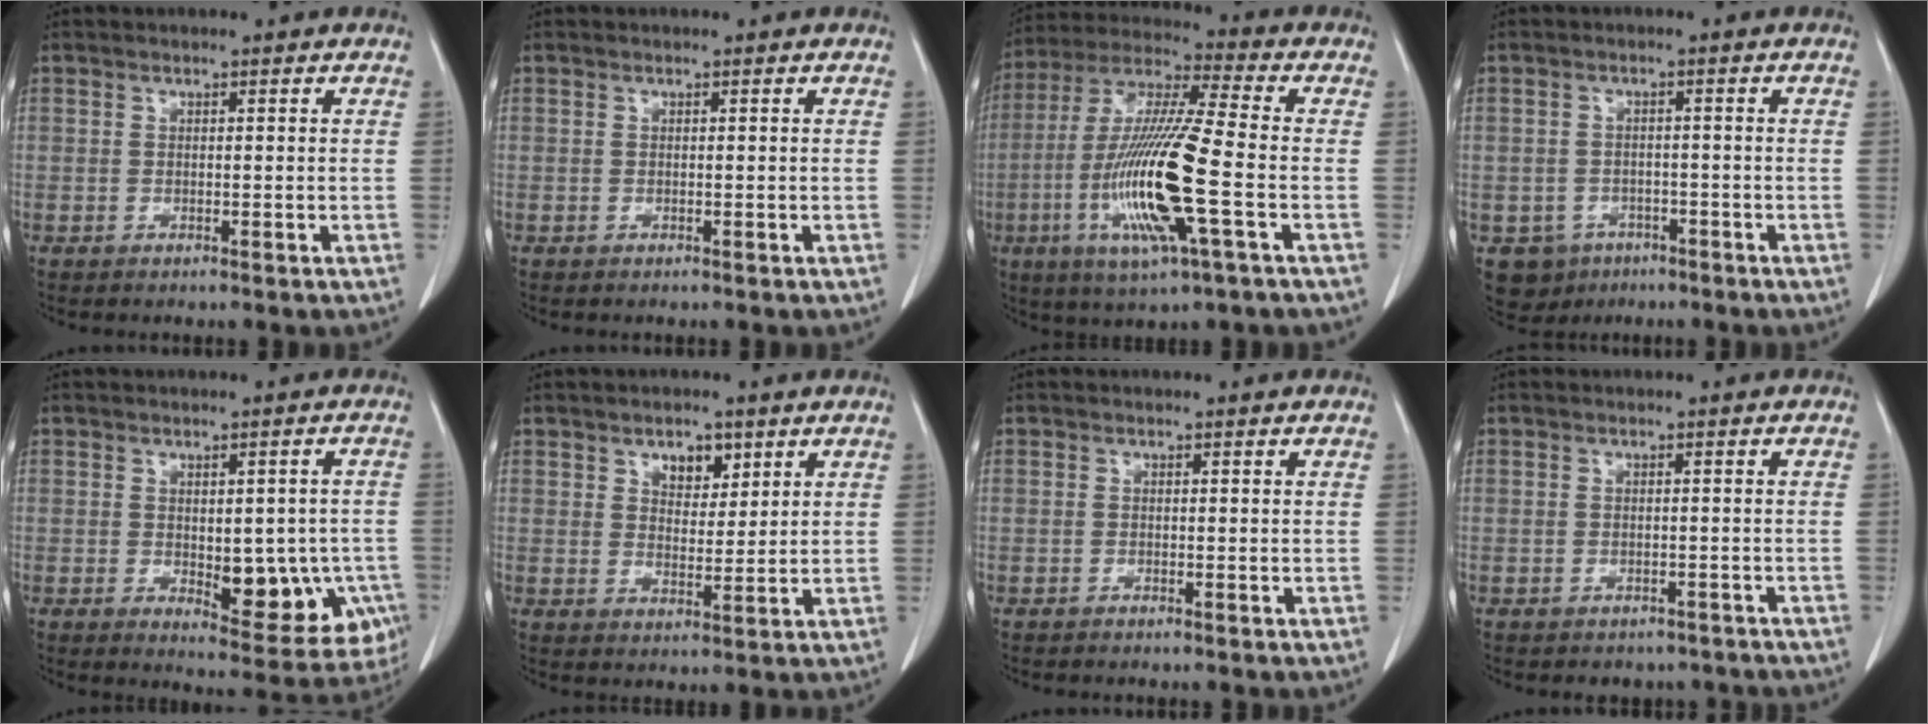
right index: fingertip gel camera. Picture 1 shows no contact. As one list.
[{"total": 0.0}, {"total": 17.6, "force": [-4.6, 1.0, 17.0], "torque": [-0.355, -0.017, -0.088]}, {"total": 5.4, "force": [-2.9, 4.5, 0.7], "torque": [-0.010, 0.009, -0.038]}, {"total": 11.3, "force": [-2.6, 5.2, 9.7], "torque": [-0.105, 0.001, -0.018]}, {"total": 4.4, "force": [2.5, 2.5, 2.7], "torque": [-0.037, 0.000, 0.042]}, {"total": 0.0}, {"total": 4.5, "force": [-3.8, 2.4, 0.4], "torque": [-0.005, 0.009, -0.041]}]